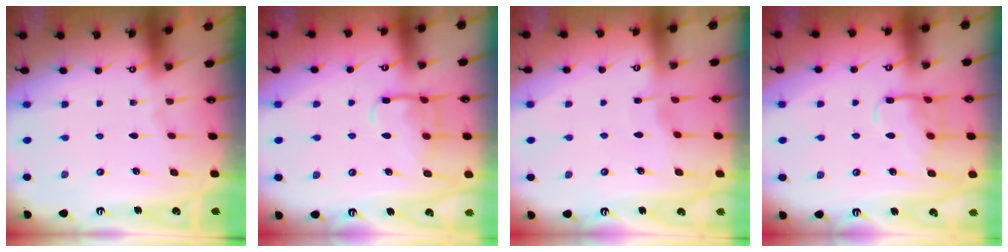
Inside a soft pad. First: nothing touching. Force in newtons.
{"total": 12.3, "press": 12.2, "slide": 1.0}
{"total": 3.4, "press": 3.3, "slide": 0.4}
{"total": 11.1, "press": 11.0, "slide": 1.0}